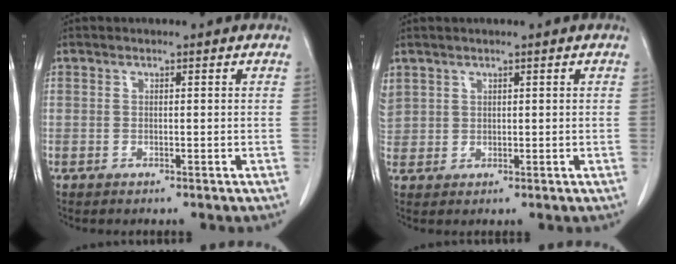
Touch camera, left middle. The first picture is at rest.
{"total": 4.6, "force": [2.5, 3.6, 1.3], "torque": [-0.053, 0.018, 0.060]}